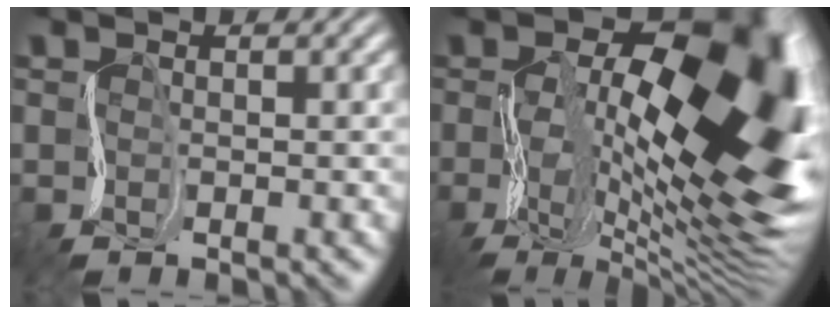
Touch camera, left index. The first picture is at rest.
{"total": 17.5, "force": [0.8, 8.3, 15.4], "torque": [-0.260, 0.000, 0.022]}